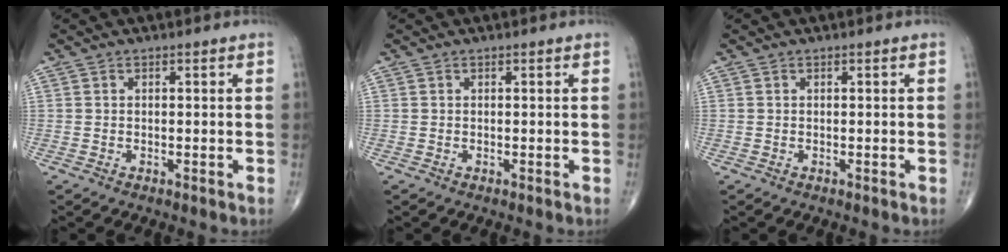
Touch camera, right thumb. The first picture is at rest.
{"total": 0.0}
{"total": 0.0}